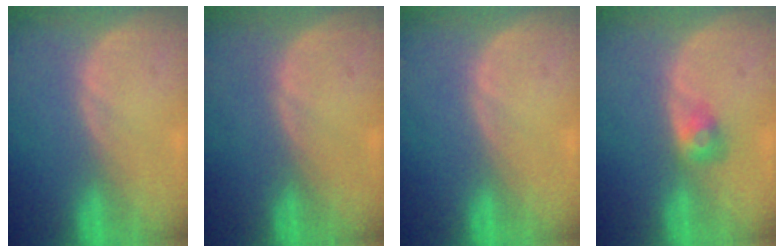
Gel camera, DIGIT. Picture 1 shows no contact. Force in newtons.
{"total": 0.0}
{"total": 0.0}
{"total": 3.0, "press": 2.5, "slide": 1.5}